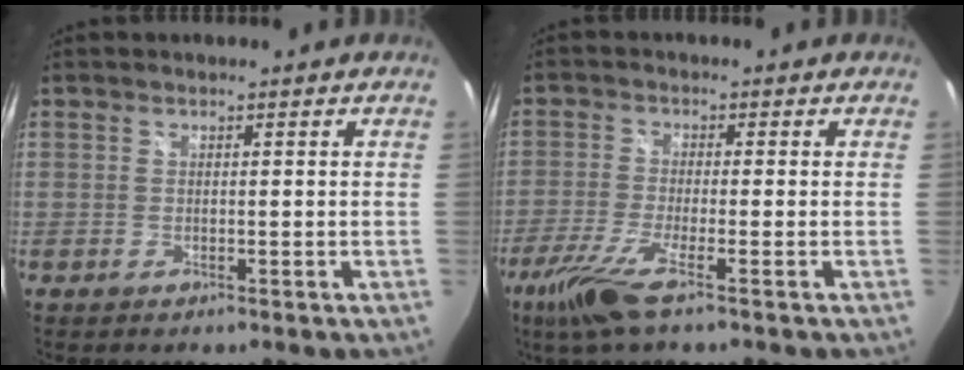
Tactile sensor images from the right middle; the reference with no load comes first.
{"total": 8.0, "force": [-5.0, 0.1, 6.2], "torque": [-0.149, -0.026, -0.098]}